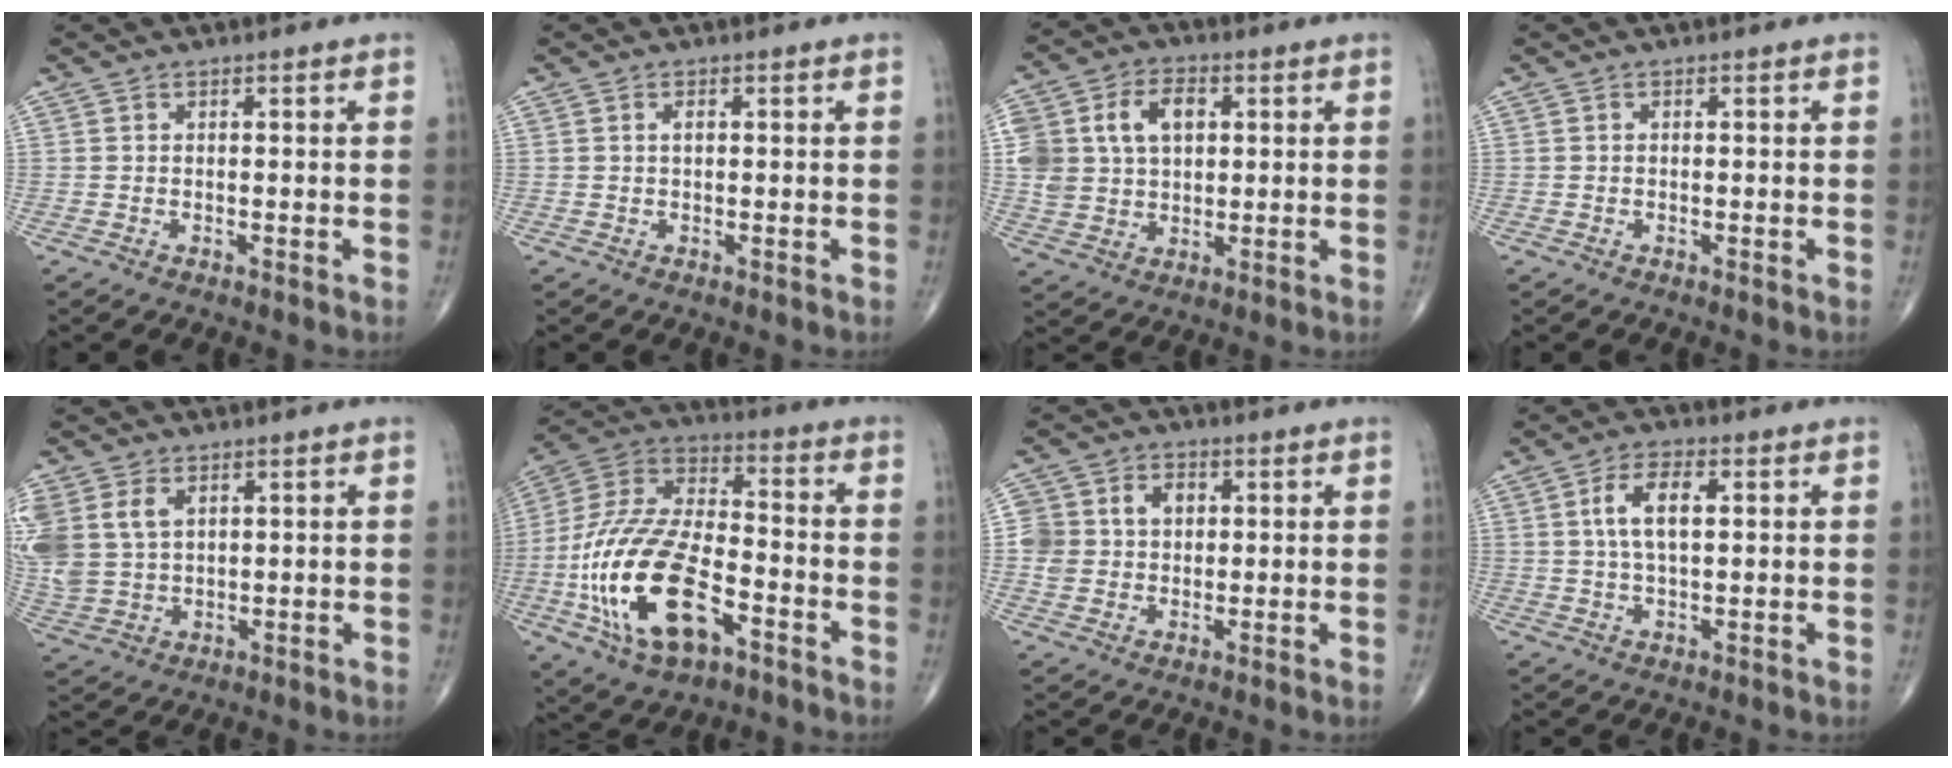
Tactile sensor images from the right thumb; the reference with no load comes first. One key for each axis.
{"total": 1.0, "fx": 0.2, "fy": 0.5, "fz": 0.8, "tx": -0.013, "ty": 0.002, "tz": 0.002}
{"total": 12.8, "fx": 3.0, "fy": 9.2, "fz": 8.4, "tx": -0.147, "ty": 0.008, "tz": 0.059}
{"total": 0.0}
{"total": 13.5, "fx": 4.2, "fy": 9.7, "fz": 8.3, "tx": -0.211, "ty": 0.004, "tz": 0.098}
{"total": 23.8, "fx": -8.0, "fy": 11.9, "fz": 19.0, "tx": -0.394, "ty": 0.030, "tz": -0.138}
{"total": 9.6, "fx": 1.7, "fy": 8.2, "fz": 4.7, "tx": -0.070, "ty": 0.011, "tz": 0.031}
{"total": 7.1, "fx": 1.5, "fy": 3.3, "fz": 6.1, "tx": -0.116, "ty": 0.007, "tz": 0.026}